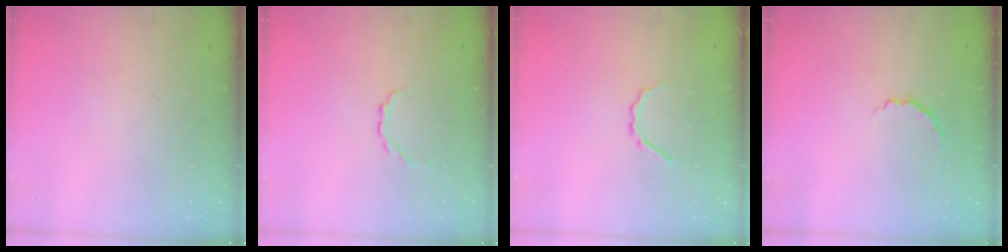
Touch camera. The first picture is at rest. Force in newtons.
{"total": 1.7, "press": 1.7, "slide": 0.1}
{"total": 2.8, "press": 2.7, "slide": 0.8}
{"total": 3.2, "press": 3.1, "slide": 0.8}